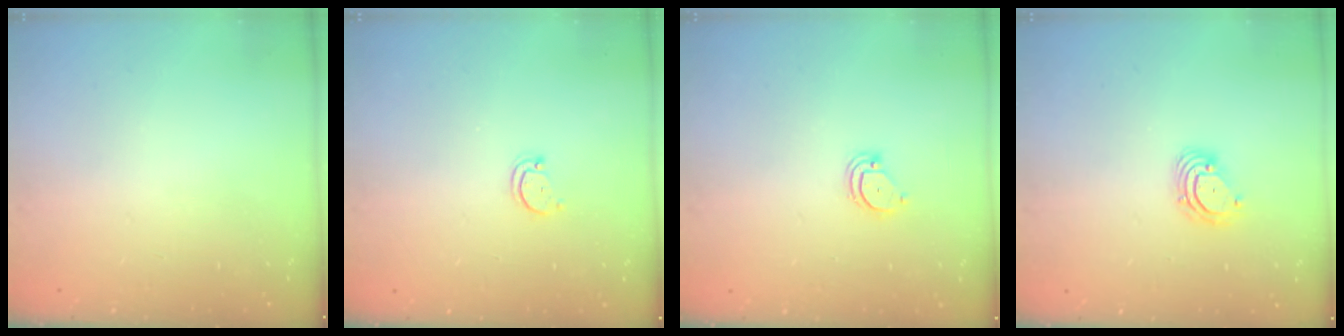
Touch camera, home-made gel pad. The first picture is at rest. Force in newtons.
{"total": 2.8, "press": 2.7, "slide": 0.3}
{"total": 2.9, "press": 2.9, "slide": 0.2}
{"total": 3.7, "press": 3.7, "slide": 0.1}